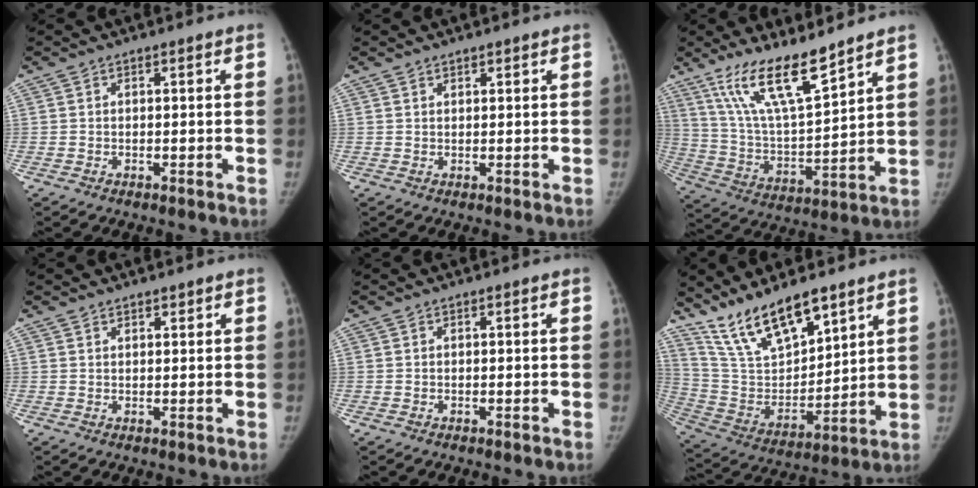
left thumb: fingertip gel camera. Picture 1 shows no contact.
{"total": 1.0, "force": [0.9, 0.4, 0.3], "torque": [-0.001, -0.005, 0.013]}
{"total": 15.6, "force": [11.4, 3.2, 10.1], "torque": [-0.170, -0.065, 0.225]}
{"total": 1.4, "force": [1.2, 0.6, 0.4], "torque": [0.002, -0.007, 0.017]}
{"total": 0.0}
{"total": 16.5, "force": [12.6, 5.5, 9.2], "torque": [-0.135, -0.066, 0.248]}